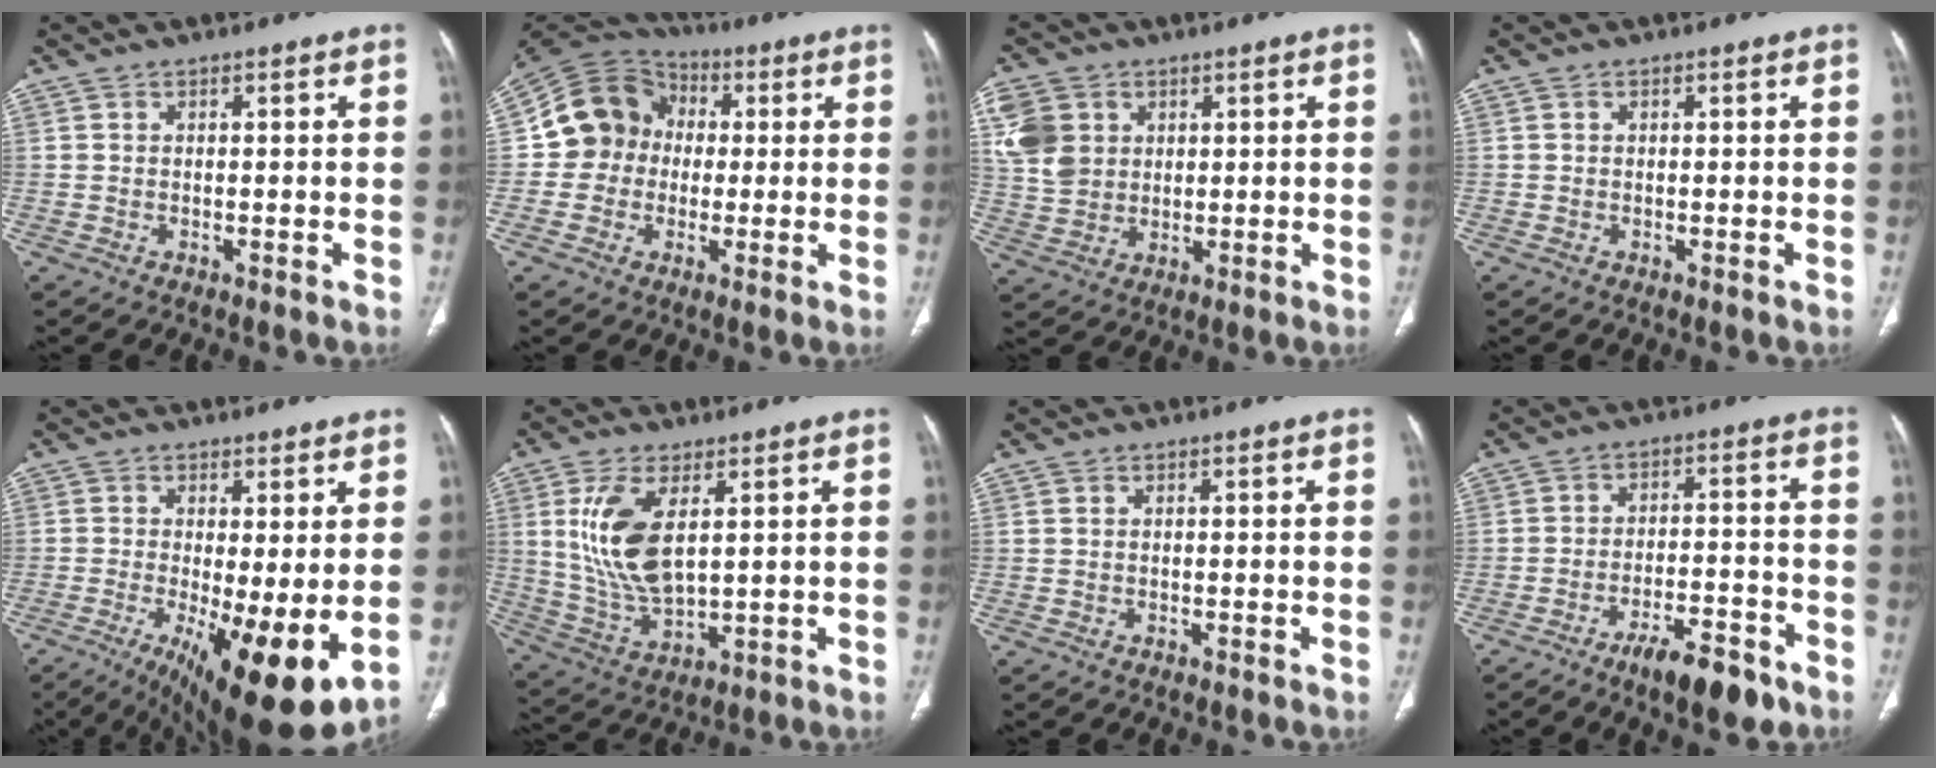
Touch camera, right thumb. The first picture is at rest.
{"total": 11.9, "force": [0.2, 10.9, 4.7], "torque": [-0.063, 0.027, -0.007]}
{"total": 9.5, "force": [3.2, 7.7, 4.5], "torque": [-0.075, -0.003, 0.069]}
{"total": 0.0}
{"total": 15.0, "force": [-2.7, 4.6, 14.0], "torque": [-0.208, -0.028, -0.023]}
{"total": 12.8, "force": [3.6, 6.1, 10.7], "torque": [-0.215, -0.018, 0.084]}
{"total": 0.0}
{"total": 9.7, "force": [-6.4, 3.0, 6.6], "torque": [-0.094, 0.037, -0.099]}